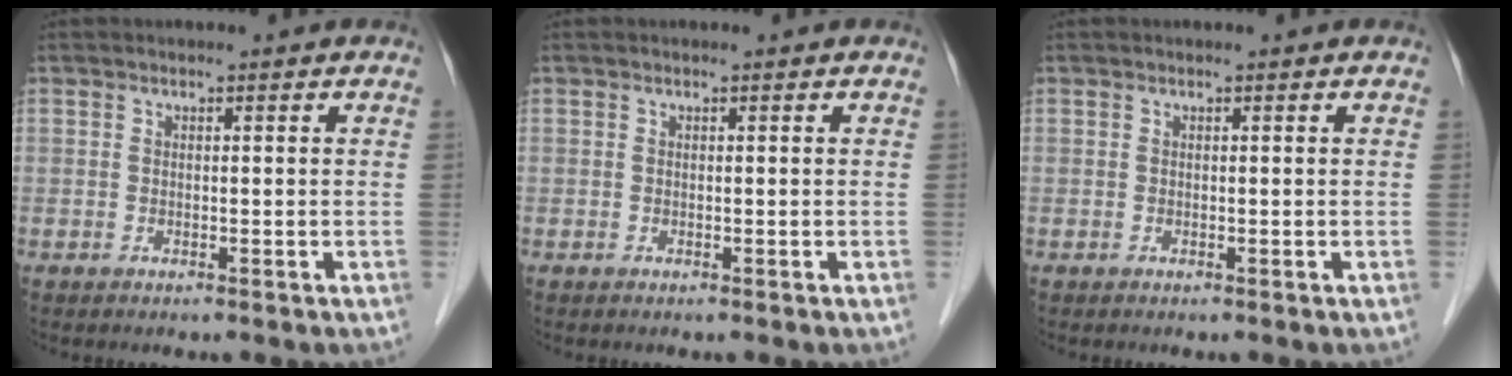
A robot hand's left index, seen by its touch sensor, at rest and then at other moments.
{"total": 0.0}
{"total": 0.0}